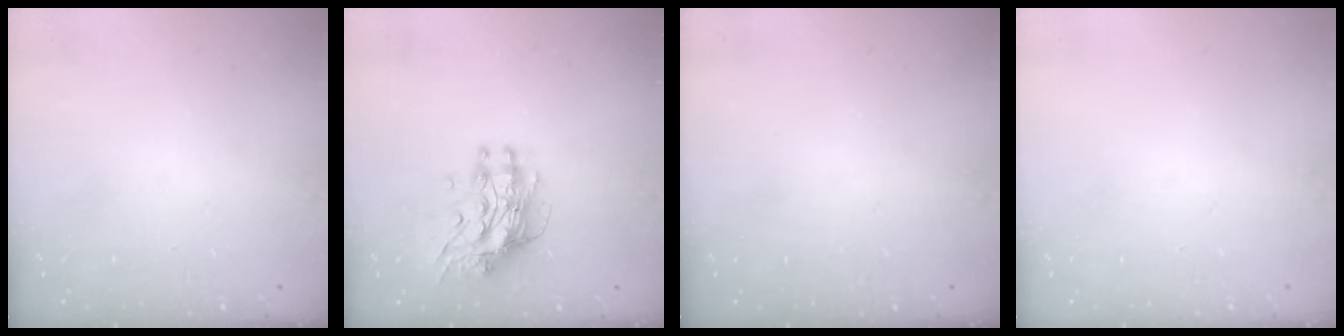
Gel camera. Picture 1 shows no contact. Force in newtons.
{"total": 11.4, "press": 11.3, "slide": 1.0}
{"total": 0.0}
{"total": 0.0}